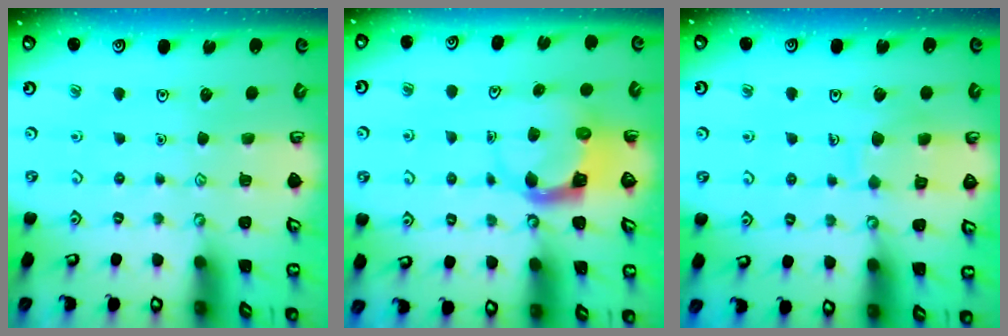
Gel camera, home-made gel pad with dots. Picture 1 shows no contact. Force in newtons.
{"total": 3.7, "press": 3.6, "slide": 0.7}
{"total": 7.5, "press": 7.4, "slide": 0.7}